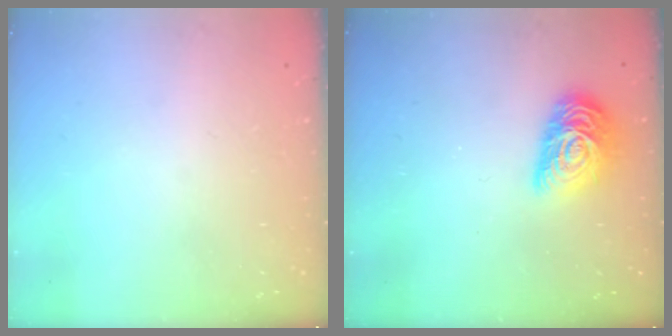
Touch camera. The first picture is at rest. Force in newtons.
{"total": 13.1, "press": 13.1, "slide": 0.5}